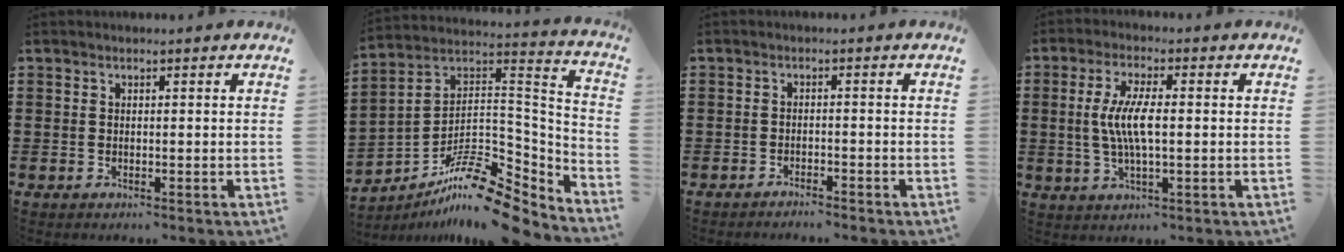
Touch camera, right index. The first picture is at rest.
{"total": 12.8, "force": [-9.4, 4.0, 7.6], "torque": [-0.129, 0.019, -0.177]}
{"total": 1.5, "force": [-1.5, 0.0, 0.1], "torque": [-0.006, 0.003, -0.032]}
{"total": 6.7, "force": [-0.1, 1.9, 6.4], "torque": [-0.137, -0.004, -0.010]}